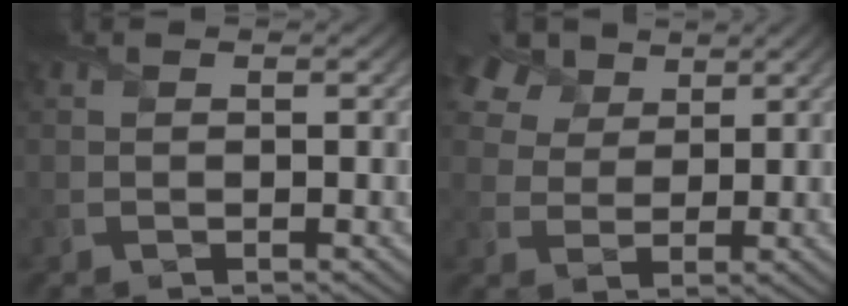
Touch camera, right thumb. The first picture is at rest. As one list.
[{"total": 8.5, "force": [5.4, 5.2, 4.1], "torque": [-0.112, 0.022, 0.089]}]